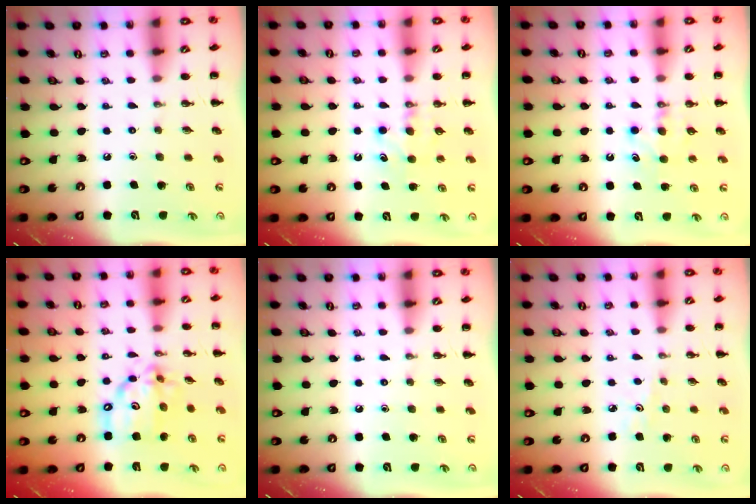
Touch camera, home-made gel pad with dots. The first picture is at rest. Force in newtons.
{"total": 5.9, "press": 5.7, "slide": 1.5}
{"total": 5.9, "press": 5.7, "slide": 1.5}
{"total": 13.4, "press": 12.8, "slide": 3.9}
{"total": 0.0}
{"total": 2.2, "press": 2.0, "slide": 0.7}